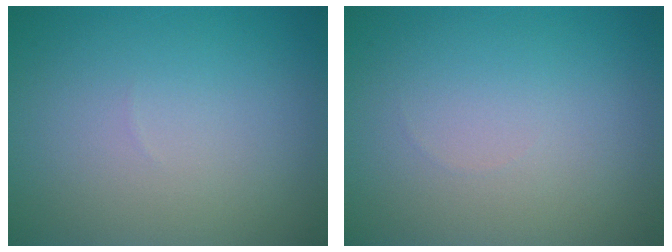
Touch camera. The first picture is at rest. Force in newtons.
{"total": 0.0}